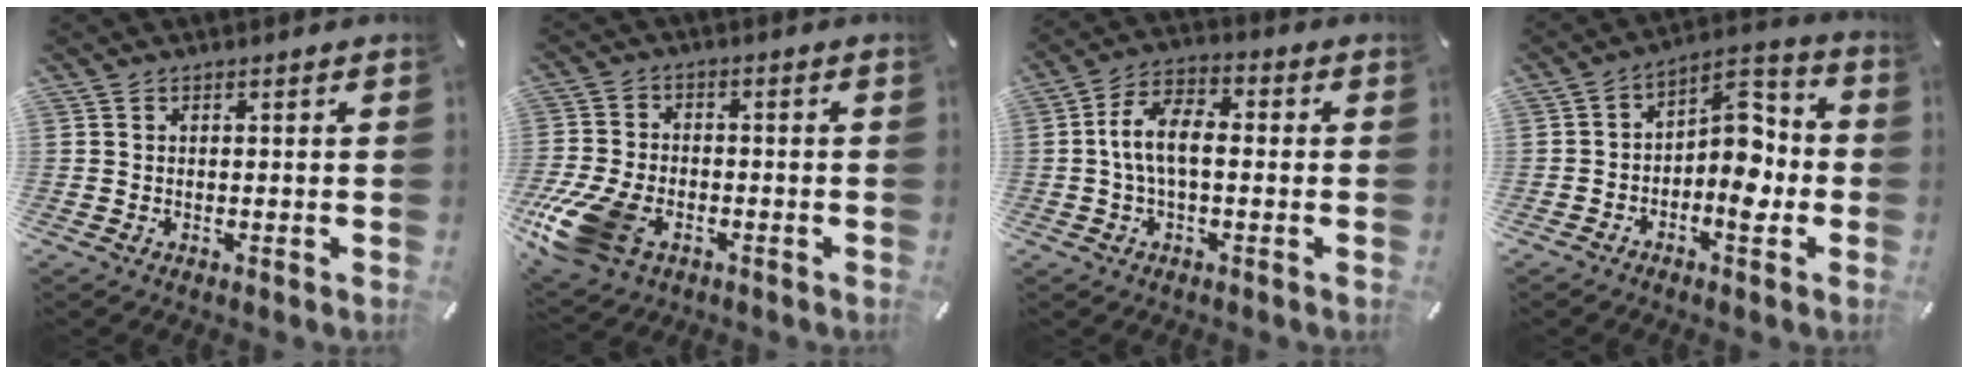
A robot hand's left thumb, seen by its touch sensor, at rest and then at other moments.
{"total": 14.3, "force": [-6.1, 9.0, 9.2], "torque": [-0.196, 0.021, -0.104]}
{"total": 9.0, "force": [-0.8, 4.5, 7.8], "torque": [-0.154, 0.012, -0.014]}
{"total": 10.6, "force": [-2.5, 6.6, 8.0], "torque": [-0.091, 0.005, -0.043]}